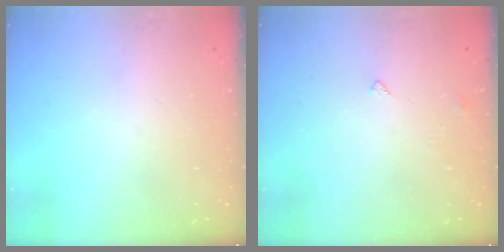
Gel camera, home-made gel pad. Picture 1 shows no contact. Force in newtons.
{"total": 2.4, "press": 2.4, "slide": 0.4}